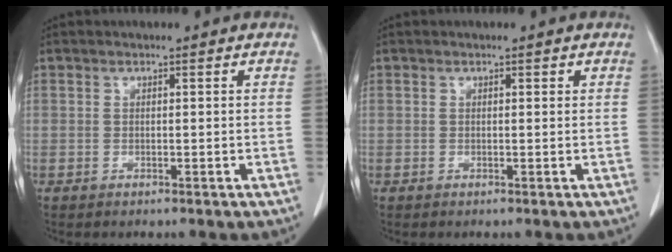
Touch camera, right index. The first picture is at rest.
{"total": 0.0}